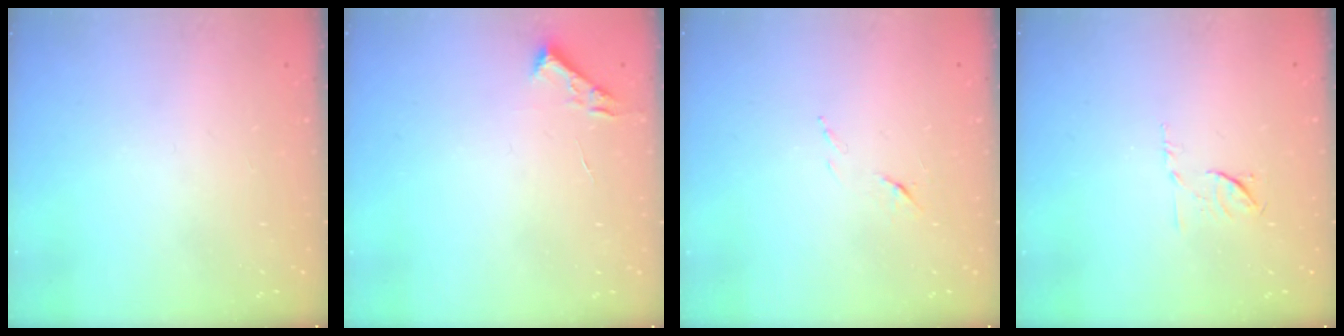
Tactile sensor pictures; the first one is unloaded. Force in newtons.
{"total": 2.7, "press": 2.7, "slide": 0.4}
{"total": 6.1, "press": 6.0, "slide": 0.7}
{"total": 6.1, "press": 6.0, "slide": 1.1}